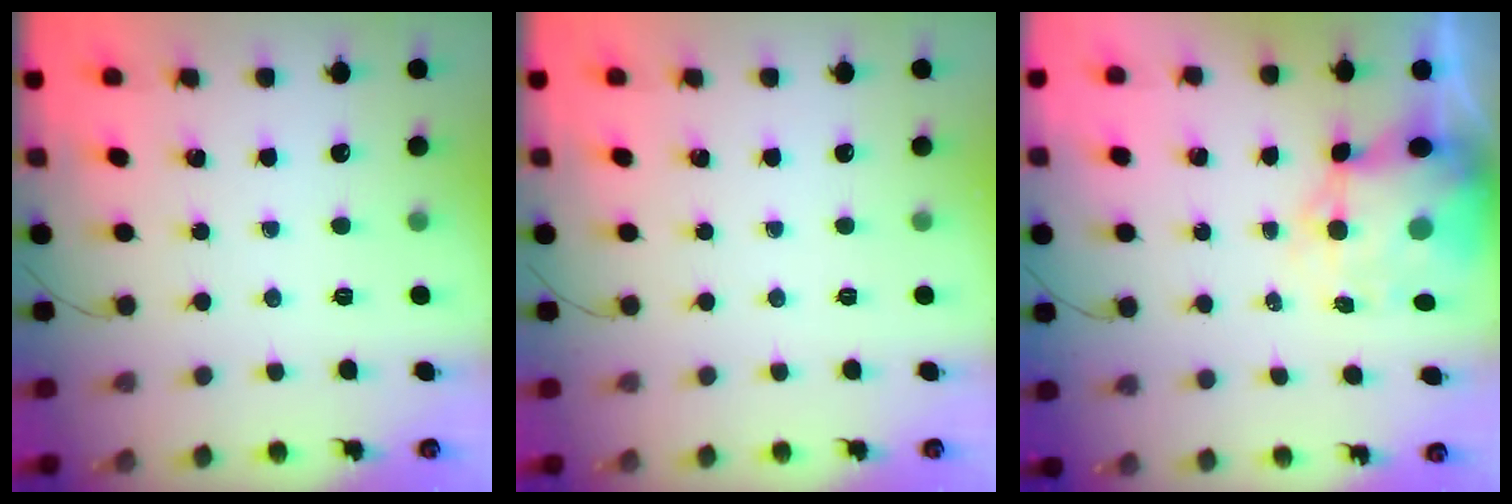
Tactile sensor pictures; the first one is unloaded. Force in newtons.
{"total": 0.0}
{"total": 10.3, "press": 10.0, "slide": 2.5}